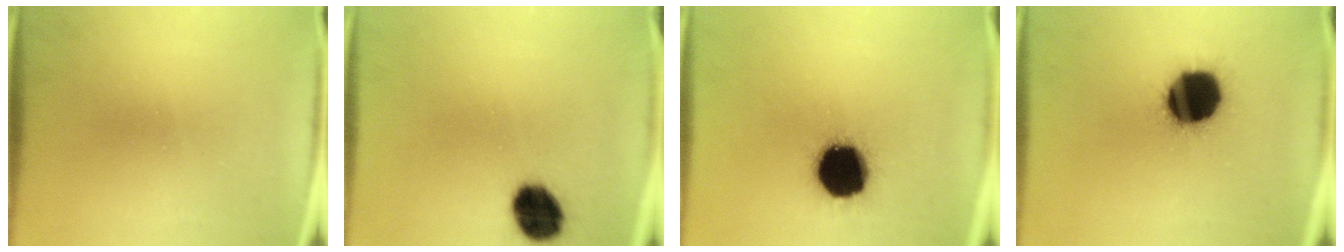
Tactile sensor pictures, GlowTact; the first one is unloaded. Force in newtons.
{"total": 10.4}
{"total": 19.1}
{"total": 19.5}